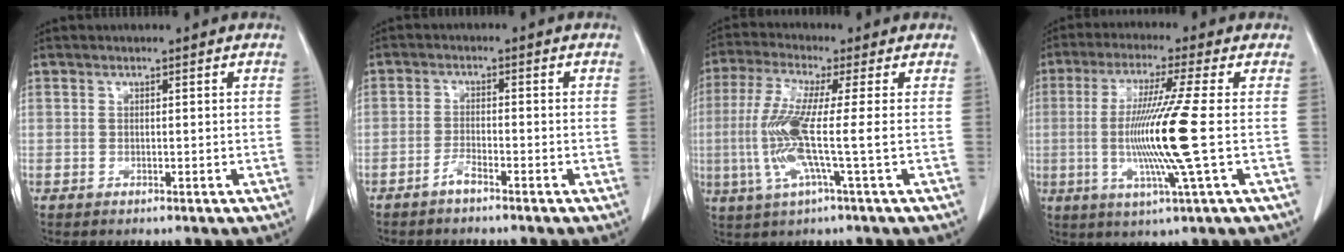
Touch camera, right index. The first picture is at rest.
{"total": 2.1, "force": [-1.8, 0.1, 1.1], "torque": [-0.022, 0.000, -0.036]}
{"total": 10.1, "force": [-0.9, -0.5, 10.1], "torque": [-0.221, -0.006, -0.028]}
{"total": 12.0, "force": [-1.1, -2.0, 11.7], "torque": [-0.235, -0.021, -0.024]}